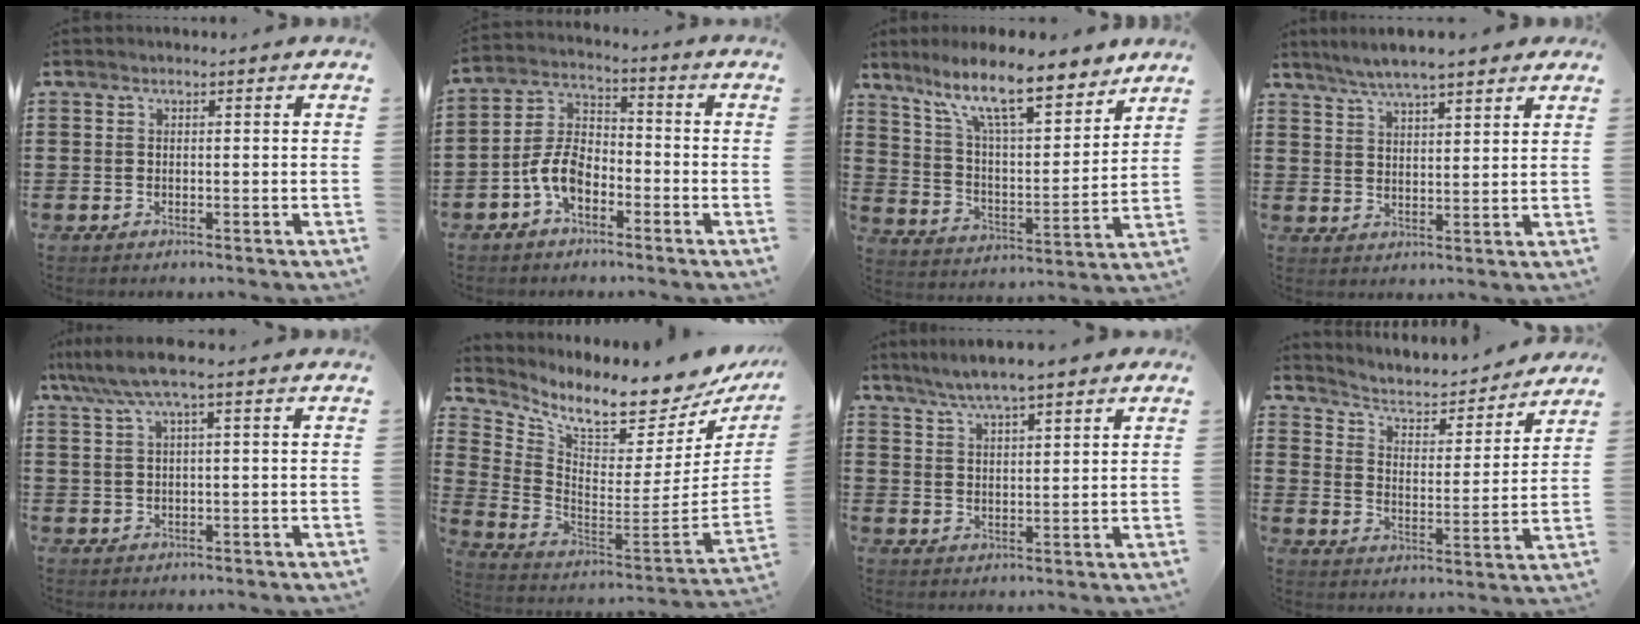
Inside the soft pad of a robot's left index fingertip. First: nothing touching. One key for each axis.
{"total": 7.0, "fx": -3.7, "fy": 3.7, "fz": 4.7, "tx": -0.123, "ty": 0.004, "tz": -0.081}
{"total": 12.6, "fx": 9.8, "fy": 2.5, "fz": 7.5, "tx": -0.159, "ty": -0.045, "tz": 0.169}
{"total": 5.3, "fx": 4.6, "fy": 0.8, "fz": 2.5, "tx": -0.061, "ty": -0.007, "tz": 0.083}
{"total": 4.6, "fx": 1.7, "fy": 0.4, "fz": 4.3, "tx": -0.100, "ty": -0.006, "tz": 0.024}
{"total": 7.3, "fx": 6.5, "fy": 0.5, "fz": 3.1, "tx": -0.084, "ty": -0.078, "tz": 0.104}
{"total": 5.3, "fx": 4.4, "fy": 0.8, "fz": 2.9, "tx": -0.068, "ty": -0.005, "tz": 0.077}
{"total": 3.3, "fx": 2.9, "fy": 1.2, "fz": 1.2, "tx": -0.044, "ty": -0.024, "tz": 0.038}